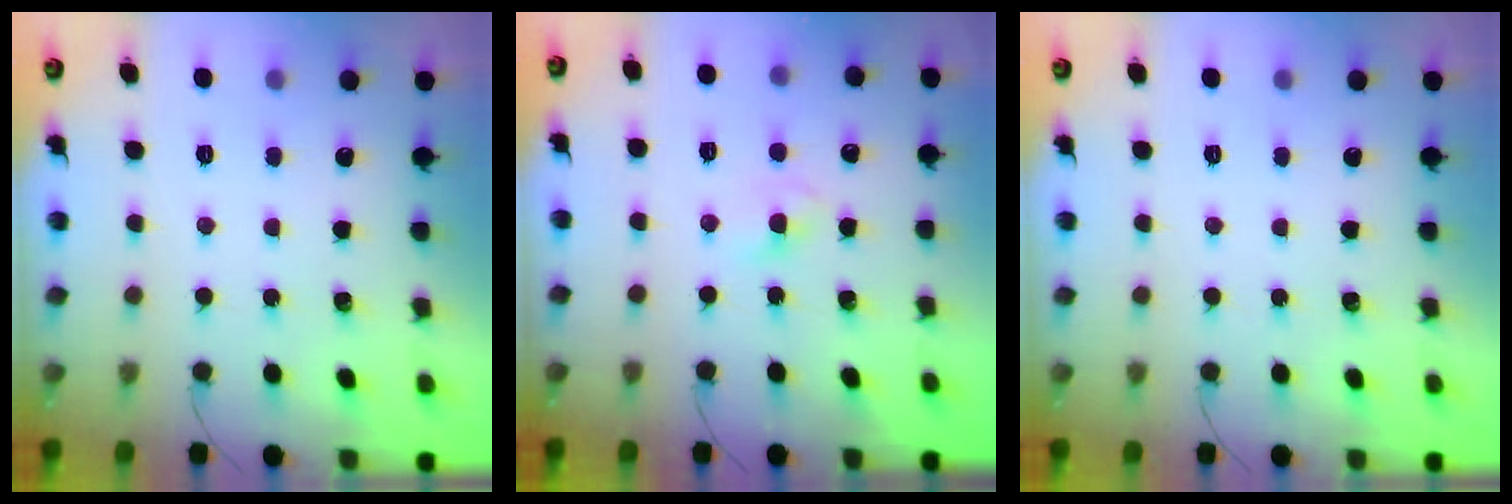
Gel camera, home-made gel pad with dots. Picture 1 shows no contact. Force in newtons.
{"total": 1.9, "press": 1.7, "slide": 0.8}
{"total": 0.0}